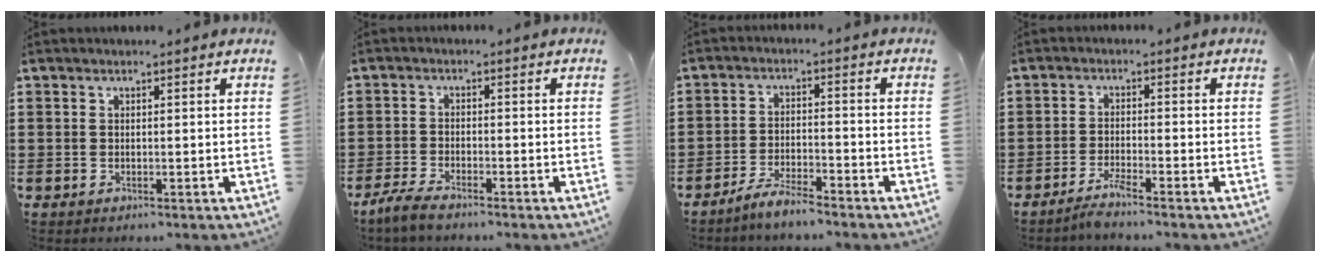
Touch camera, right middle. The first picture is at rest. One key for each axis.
{"total": 3.0, "fx": -2.7, "fy": 0.4, "fz": 1.3, "tx": -0.038, "ty": 0.001, "tz": -0.059}
{"total": 4.3, "fx": -4.0, "fy": 0.2, "fz": 1.5, "tx": -0.034, "ty": 0.002, "tz": -0.080}
{"total": 2.6, "fx": -2.3, "fy": -0.3, "fz": 1.1, "tx": -0.029, "ty": -0.003, "tz": -0.046}